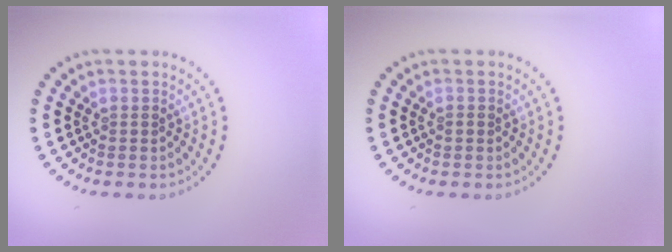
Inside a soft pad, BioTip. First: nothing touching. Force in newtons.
{"total": 0.7, "press": 0.7, "slide": 0.1}